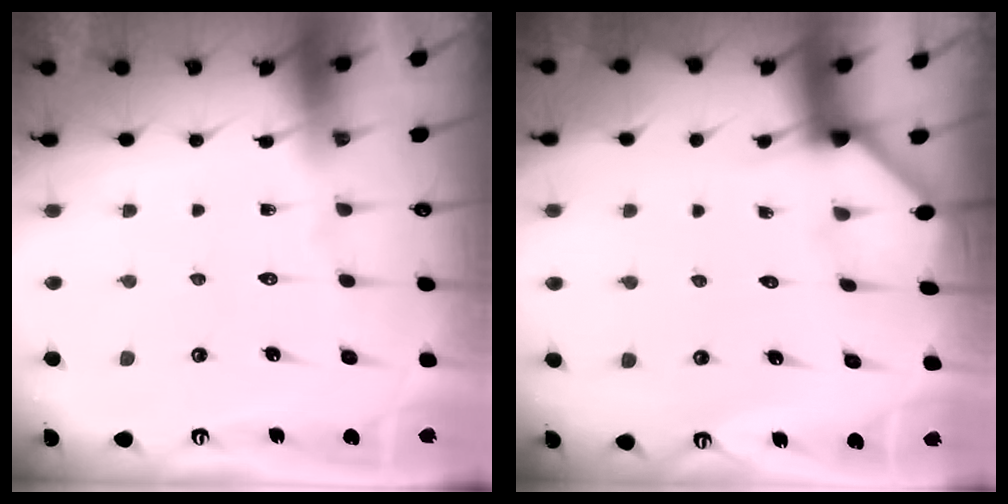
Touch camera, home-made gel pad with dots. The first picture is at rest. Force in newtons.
{"total": 1.9, "press": 1.9, "slide": 0.2}